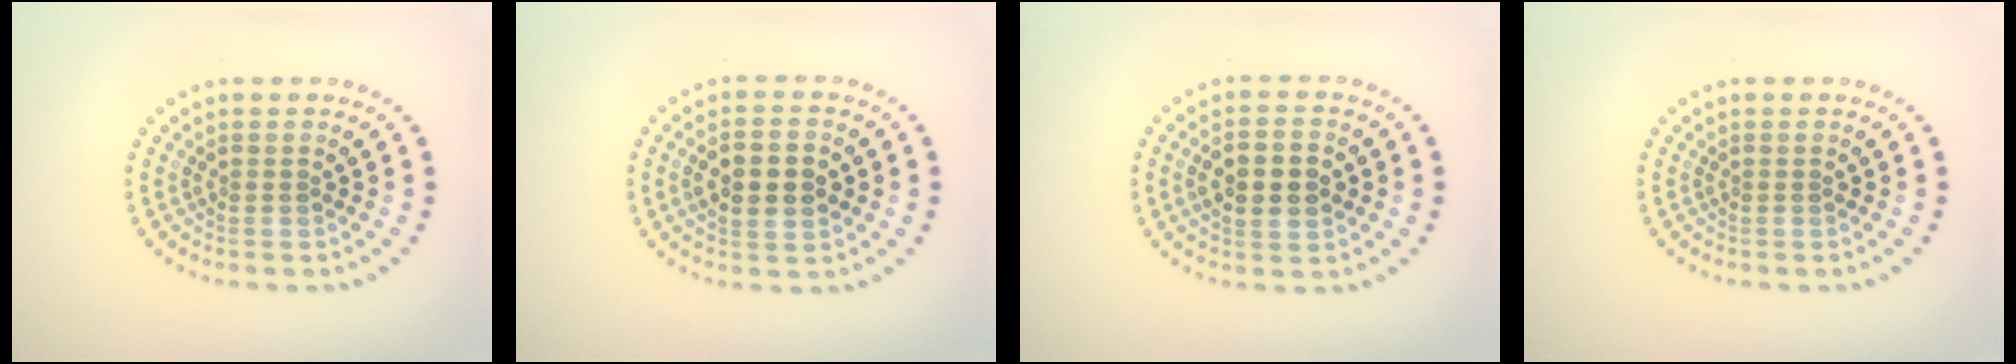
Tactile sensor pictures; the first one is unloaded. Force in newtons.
{"total": 4.5, "press": 4.5, "slide": 0.2}
{"total": 4.4, "press": 4.4, "slide": 0.3}
{"total": 0.0}